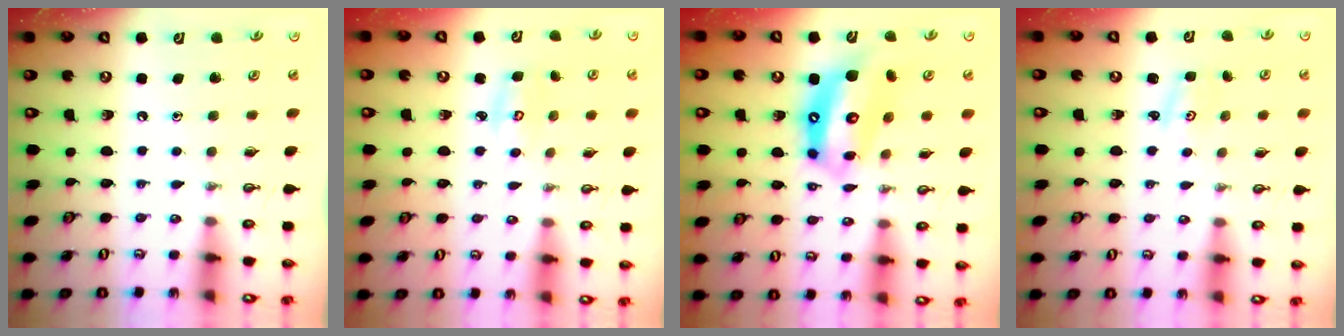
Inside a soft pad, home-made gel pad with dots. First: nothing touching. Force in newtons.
{"total": 3.8, "press": 3.8, "slide": 0.3}
{"total": 13.4, "press": 13.3, "slide": 1.1}
{"total": 1.2, "press": 1.2, "slide": 0.2}